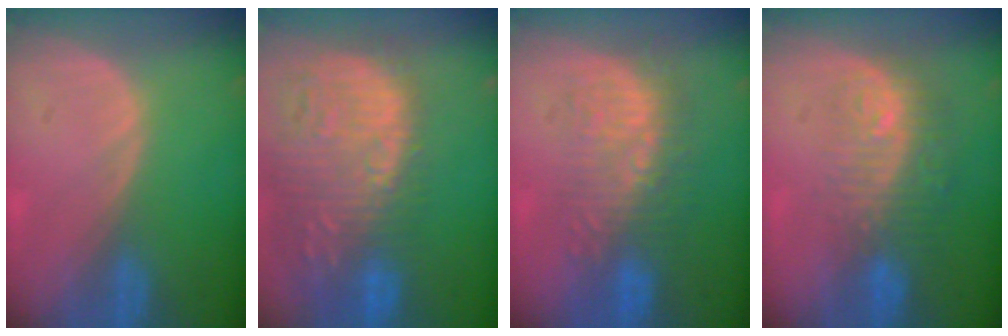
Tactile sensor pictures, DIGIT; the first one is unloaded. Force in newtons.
{"total": 16.0, "press": 13.2, "slide": 9.0}
{"total": 8.8, "press": 8.5, "slide": 2.3}
{"total": 9.7, "press": 8.0, "slide": 5.5}